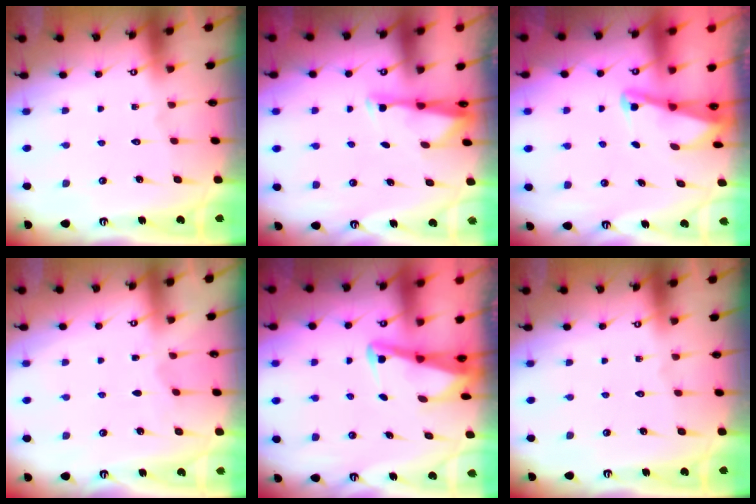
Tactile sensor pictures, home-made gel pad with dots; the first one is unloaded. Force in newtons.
{"total": 3.0, "press": 3.0, "slide": 0.6}
{"total": 2.1, "press": 2.0, "slide": 0.4}
{"total": 2.1, "press": 2.1, "slide": 0.4}
{"total": 3.0, "press": 3.0, "slide": 0.3}
{"total": 0.0}